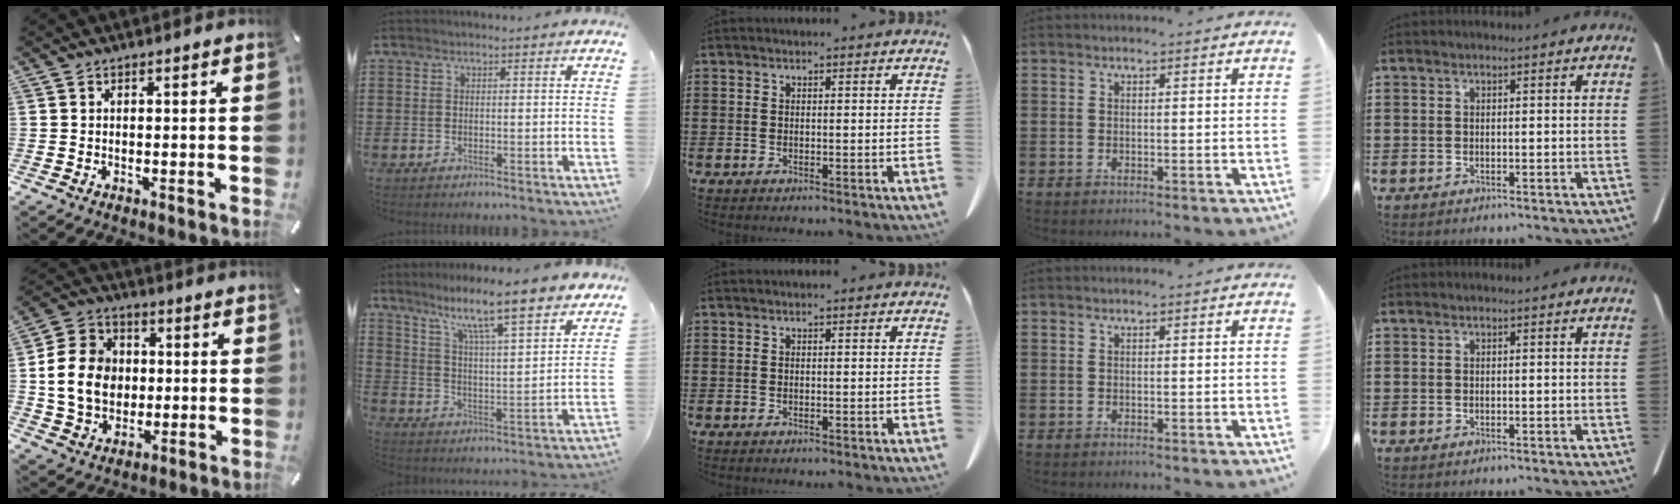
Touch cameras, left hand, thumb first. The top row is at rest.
{"thumb": {"total": 12.9, "force": [0.0, 11.2, 6.4], "torque": [-0.135, 0.013, 0.000]}, "index": {"total": 9.4, "force": [7.9, 0.5, 5.2], "torque": [-0.112, -0.053, 0.126]}}